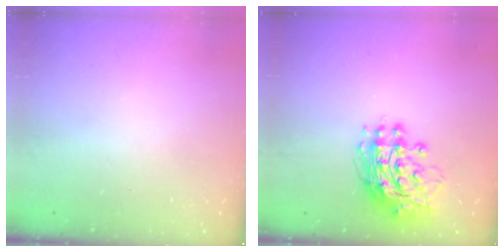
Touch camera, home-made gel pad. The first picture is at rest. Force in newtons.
{"total": 12.2, "press": 12.1, "slide": 1.3}